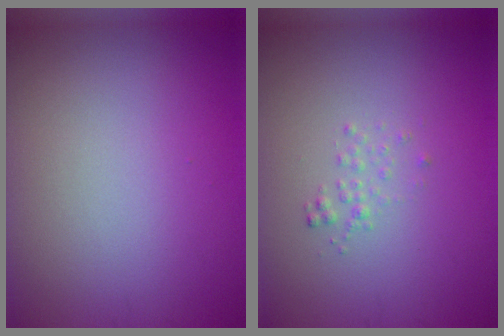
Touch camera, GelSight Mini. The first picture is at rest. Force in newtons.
{"total": 0.9, "press": 0.9, "slide": 0.1}